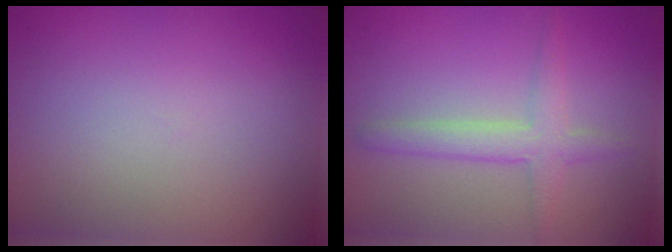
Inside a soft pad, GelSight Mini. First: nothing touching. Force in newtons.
{"total": 2.9, "press": 2.9, "slide": 0.2}